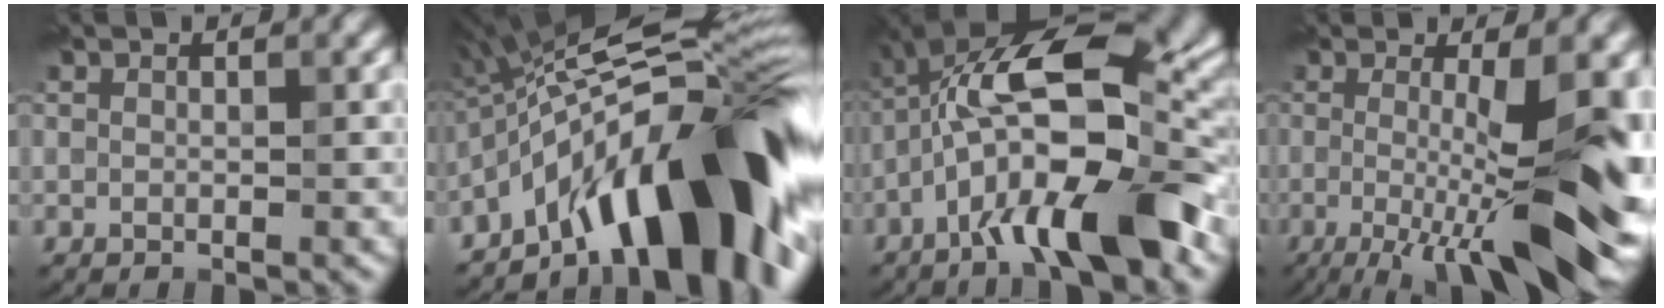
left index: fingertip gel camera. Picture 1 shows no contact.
{"total": 16.2, "force": [-7.7, 4.9, 13.3], "torque": [-0.189, 0.037, -0.138]}
{"total": 14.4, "force": [-3.8, 4.5, 13.2], "torque": [-0.197, 0.033, -0.059]}
{"total": 13.6, "force": [-2.2, 3.1, 13.1], "torque": [-0.177, -0.009, -0.029]}